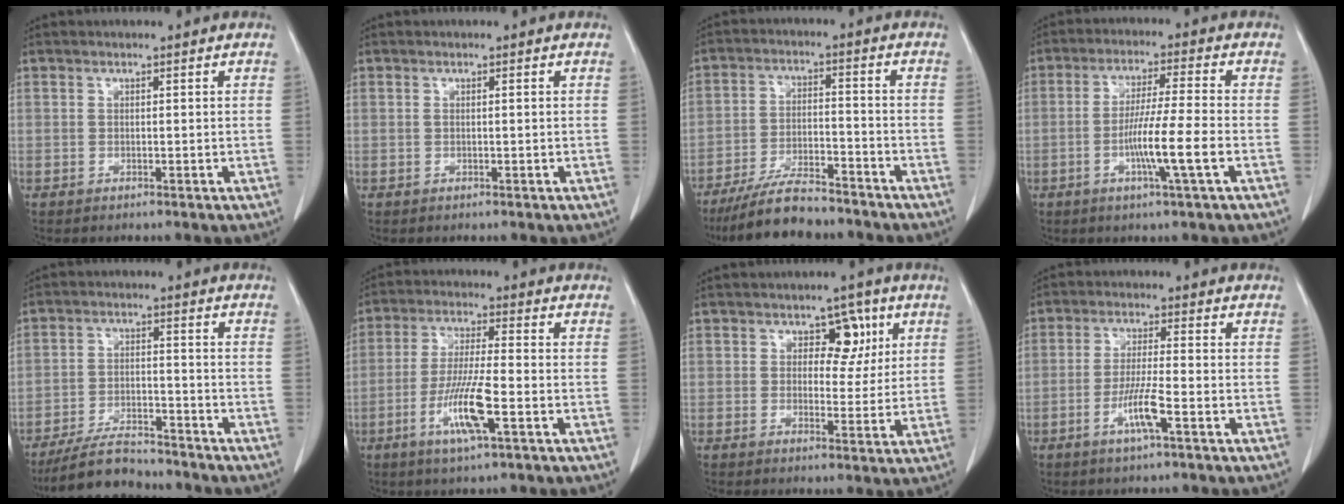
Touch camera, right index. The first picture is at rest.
{"total": 0.7, "force": [0.0, 0.2, 0.7], "torque": [-0.021, 0.007, 0.004]}
{"total": 11.9, "force": [-10.2, 2.4, 5.6], "torque": [-0.102, -0.010, -0.174]}
{"total": 9.1, "force": [-2.8, -0.5, 8.7], "torque": [-0.157, -0.007, -0.052]}
{"total": 10.4, "force": [-9.4, 2.5, 3.7], "torque": [-0.065, -0.005, -0.159]}
{"total": 9.8, "force": [-3.7, 0.9, 9.0], "torque": [-0.177, -0.012, -0.070]}
{"total": 7.1, "force": [2.3, 4.5, 4.9], "torque": [-0.072, 0.020, 0.041]}
{"total": 6.3, "force": [-2.7, 0.3, 5.6], "torque": [-0.111, -0.005, -0.051]}